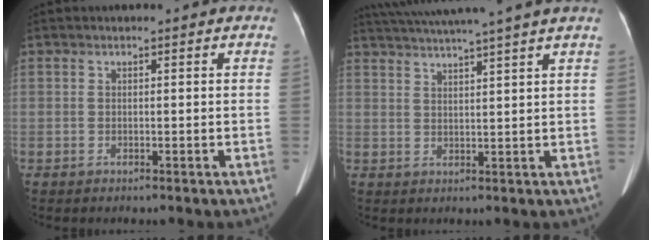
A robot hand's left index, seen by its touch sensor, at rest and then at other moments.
{"total": 12.8, "force": [10.9, -2.0, 6.3], "torque": [-0.111, -0.001, 0.152]}